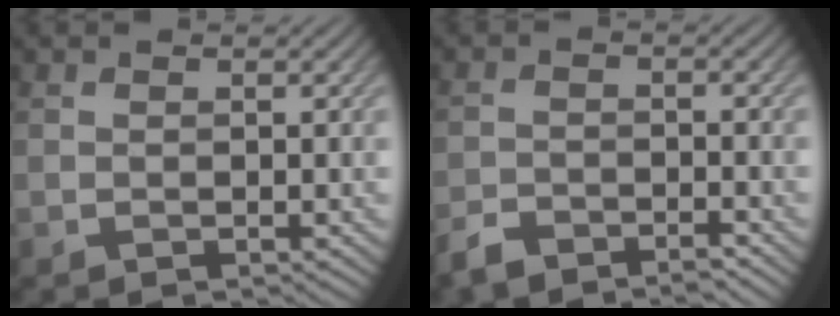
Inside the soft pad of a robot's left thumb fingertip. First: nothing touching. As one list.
[{"total": 3.9, "force": [-3.5, 1.0, 1.4], "torque": [-0.027, -0.003, -0.073]}]